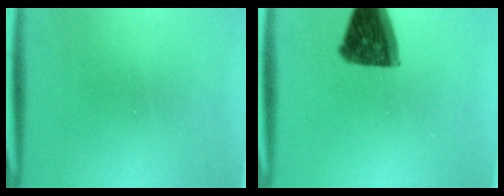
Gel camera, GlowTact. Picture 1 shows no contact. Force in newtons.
{"total": 11.1}